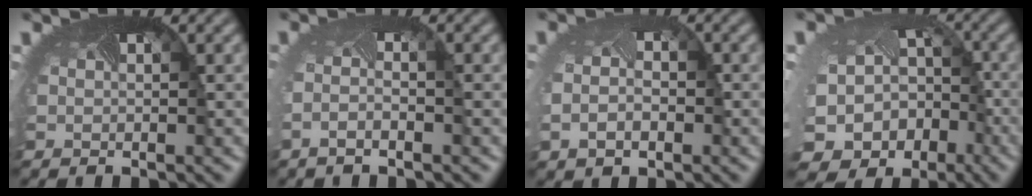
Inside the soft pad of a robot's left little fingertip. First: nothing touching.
{"total": 1.5, "force": [-1.0, 0.0, 1.1], "torque": [-0.031, -0.011, -0.023]}
{"total": 2.6, "force": [-0.6, 1.9, 1.7], "torque": [-0.049, -0.014, -0.009]}
{"total": 16.9, "force": [-8.8, 13.1, 6.1], "torque": [-0.132, -0.077, -0.108]}